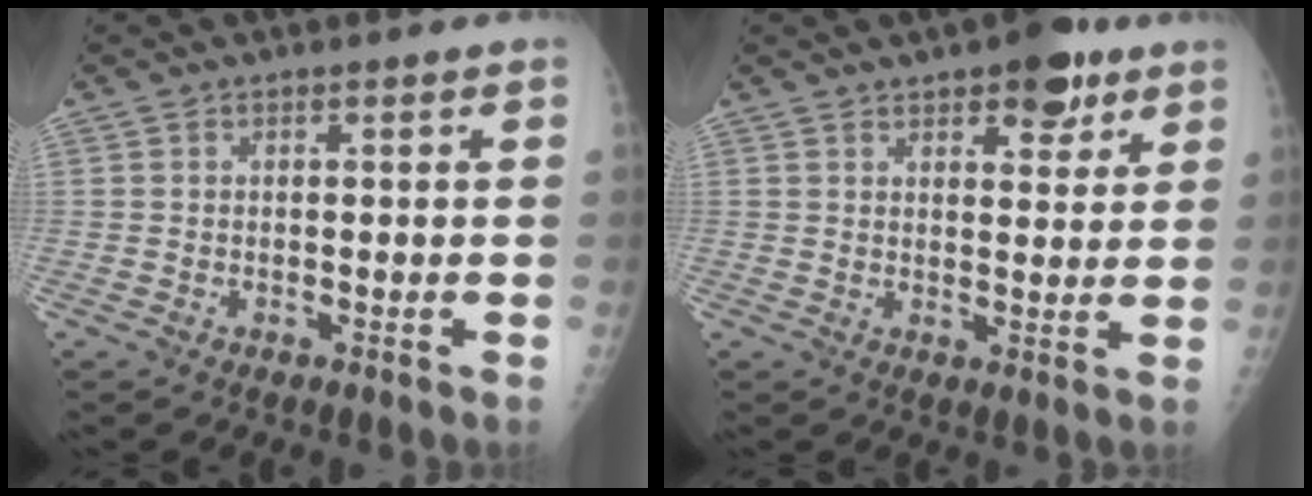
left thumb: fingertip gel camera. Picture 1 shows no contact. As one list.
[{"total": 8.2, "force": [5.0, 3.8, 5.3], "torque": [-0.042, -0.021, 0.065]}]